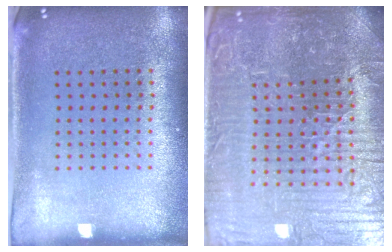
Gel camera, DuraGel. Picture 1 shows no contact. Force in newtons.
{"total": 6.3, "press": 5.9, "slide": 2.3}